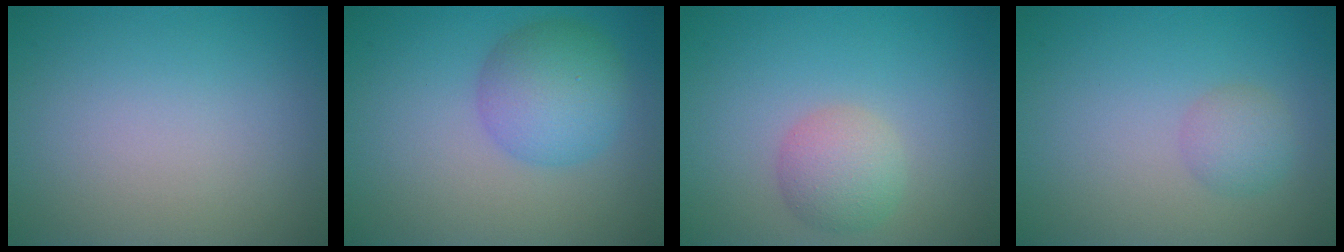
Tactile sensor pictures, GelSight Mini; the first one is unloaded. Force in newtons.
{"total": 4.9, "press": 4.9, "slide": 0.1}
{"total": 2.9, "press": 2.9, "slide": 0.1}
{"total": 1.6, "press": 1.6, "slide": 0.2}